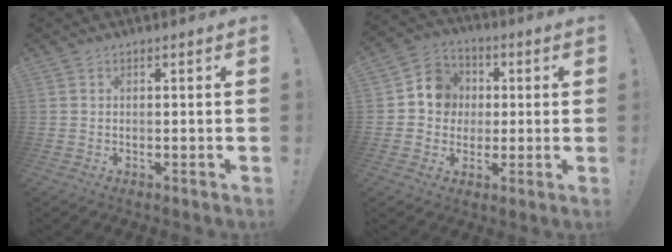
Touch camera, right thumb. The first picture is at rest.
{"total": 10.5, "force": [0.8, 9.8, 3.6], "torque": [-0.034, 0.009, 0.022]}